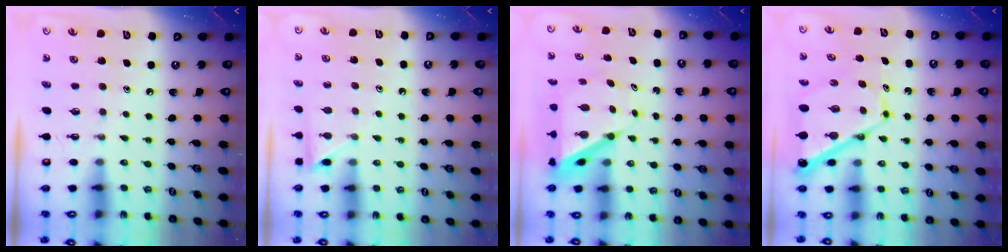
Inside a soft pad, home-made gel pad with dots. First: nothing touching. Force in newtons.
{"total": 4.1, "press": 4.1, "slide": 0.4}
{"total": 8.3, "press": 8.2, "slide": 0.7}
{"total": 10.5, "press": 10.5, "slide": 1.0}